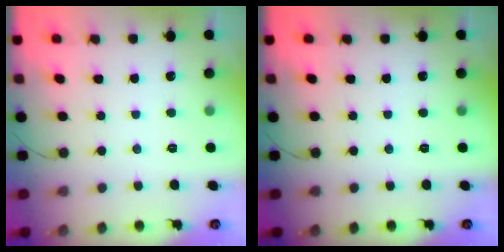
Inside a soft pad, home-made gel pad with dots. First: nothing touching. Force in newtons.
{"total": 0.0}